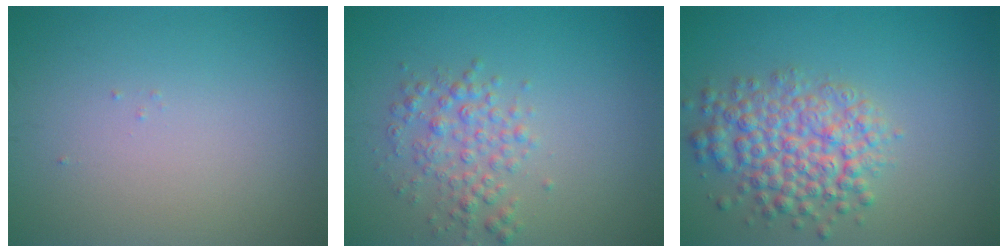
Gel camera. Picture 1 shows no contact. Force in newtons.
{"total": 2.8, "press": 2.8, "slide": 0.0}
{"total": 5.4, "press": 5.4, "slide": 0.2}